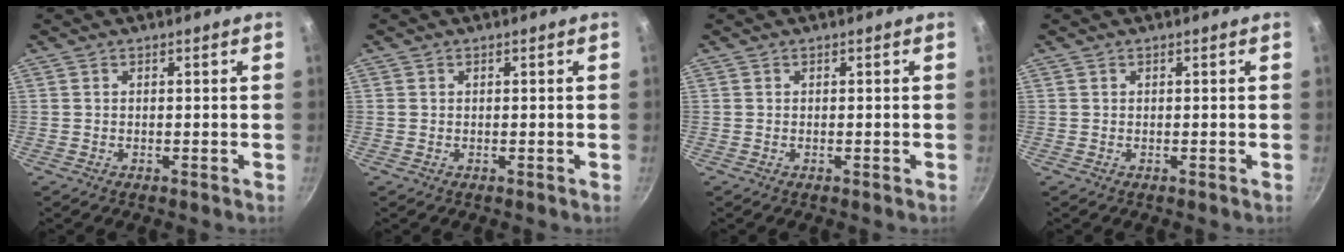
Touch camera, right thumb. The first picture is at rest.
{"total": 0.0}
{"total": 0.0}
{"total": 0.0}